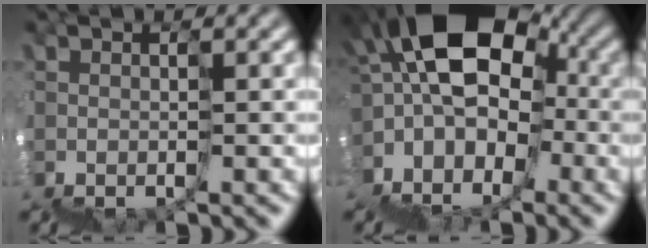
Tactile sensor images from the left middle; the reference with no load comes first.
{"total": 9.3, "force": [1.3, 6.8, 6.1], "torque": [-0.065, 0.027, 0.017]}